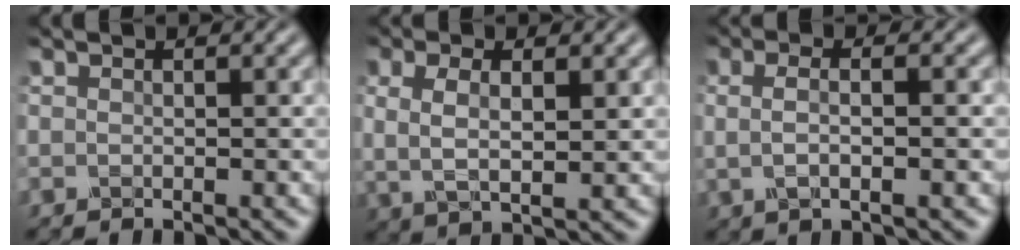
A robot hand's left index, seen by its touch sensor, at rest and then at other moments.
{"total": 3.8, "force": [0.9, 1.4, 3.5], "torque": [-0.073, -0.002, 0.018]}
{"total": 3.6, "force": [0.3, 1.3, 3.3], "torque": [-0.055, 0.002, -0.002]}